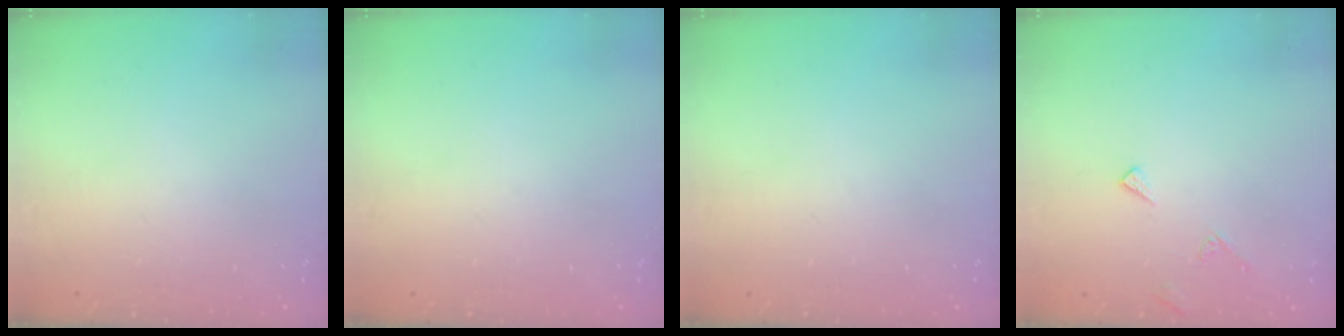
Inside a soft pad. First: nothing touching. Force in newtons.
{"total": 0.0}
{"total": 0.0}
{"total": 5.6, "press": 5.5, "slide": 0.5}